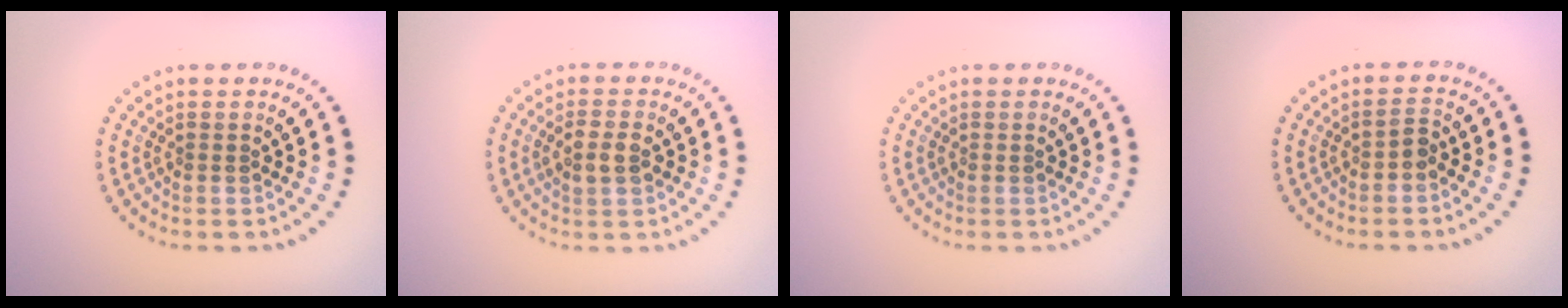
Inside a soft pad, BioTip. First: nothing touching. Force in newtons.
{"total": 2.1, "press": 2.1, "slide": 0.2}
{"total": 0.0}
{"total": 1.1, "press": 1.0, "slide": 0.4}